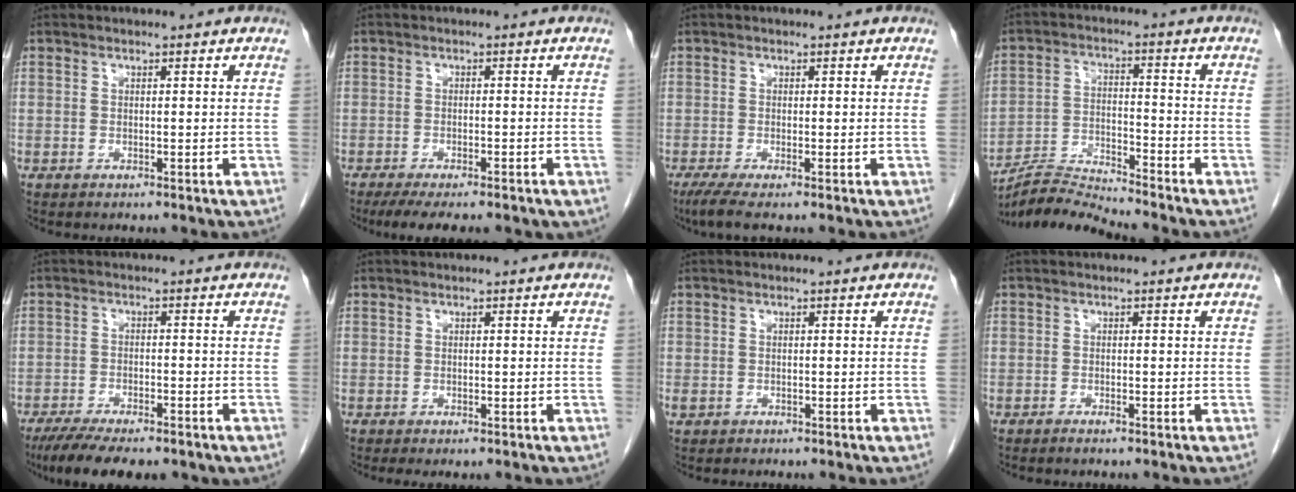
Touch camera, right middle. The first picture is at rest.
{"total": 8.5, "force": [-6.4, 2.1, 5.2], "torque": [-0.071, -0.013, -0.089]}
{"total": 3.0, "force": [-1.9, 0.1, 2.3], "torque": [-0.050, -0.014, -0.037]}
{"total": 7.6, "force": [-7.4, -1.6, 0.4], "torque": [-0.014, -0.002, -0.138]}
{"total": 11.3, "force": [-8.4, 3.4, 6.7], "torque": [-0.109, -0.016, -0.124]}
{"total": 1.2, "force": [-0.9, 0.3, 0.8], "torque": [-0.012, -0.006, -0.011]}
{"total": 0.8, "force": [-0.4, 0.6, 0.4], "torque": [-0.012, 0.001, -0.003]}
{"total": 0.9, "force": [-0.7, -0.1, 0.5], "torque": [-0.013, -0.001, -0.013]}